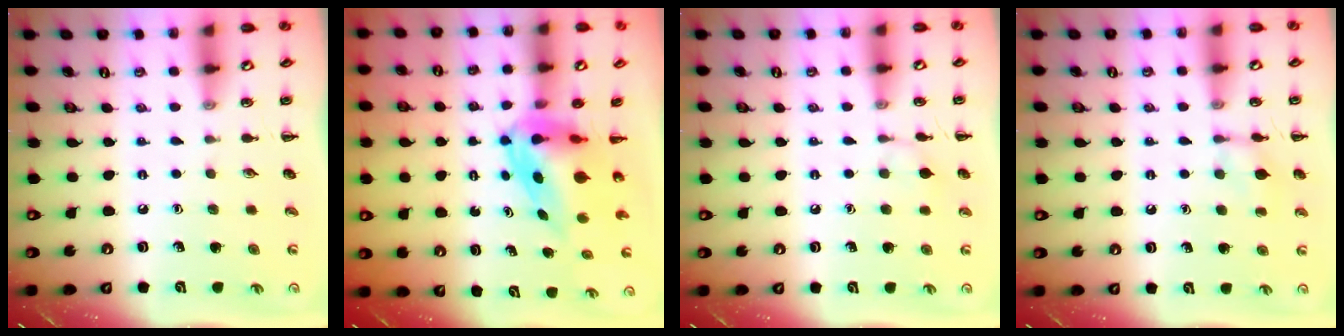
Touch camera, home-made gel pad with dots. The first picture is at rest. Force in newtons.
{"total": 6.6, "press": 6.3, "slide": 2.0}
{"total": 5.8, "press": 5.6, "slide": 1.6}
{"total": 8.4, "press": 8.3, "slide": 1.6}